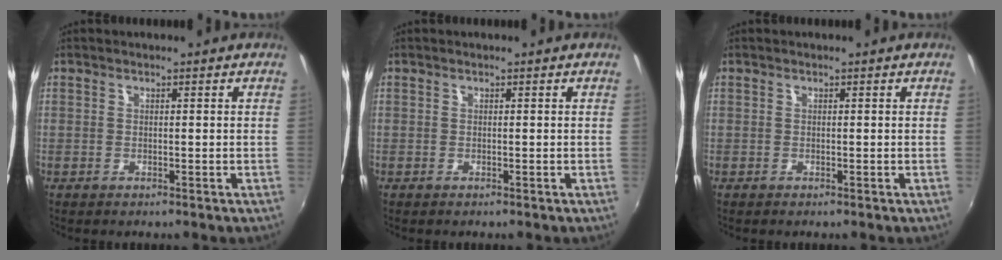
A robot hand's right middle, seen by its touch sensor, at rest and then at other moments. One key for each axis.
{"total": 0.0}
{"total": 0.0}